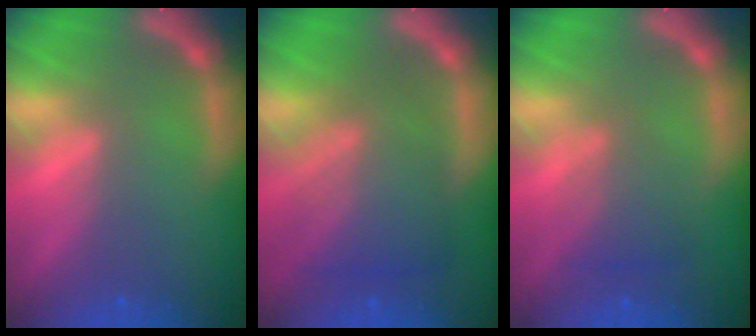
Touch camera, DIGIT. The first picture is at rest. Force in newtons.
{"total": 7.6}
{"total": 3.0}